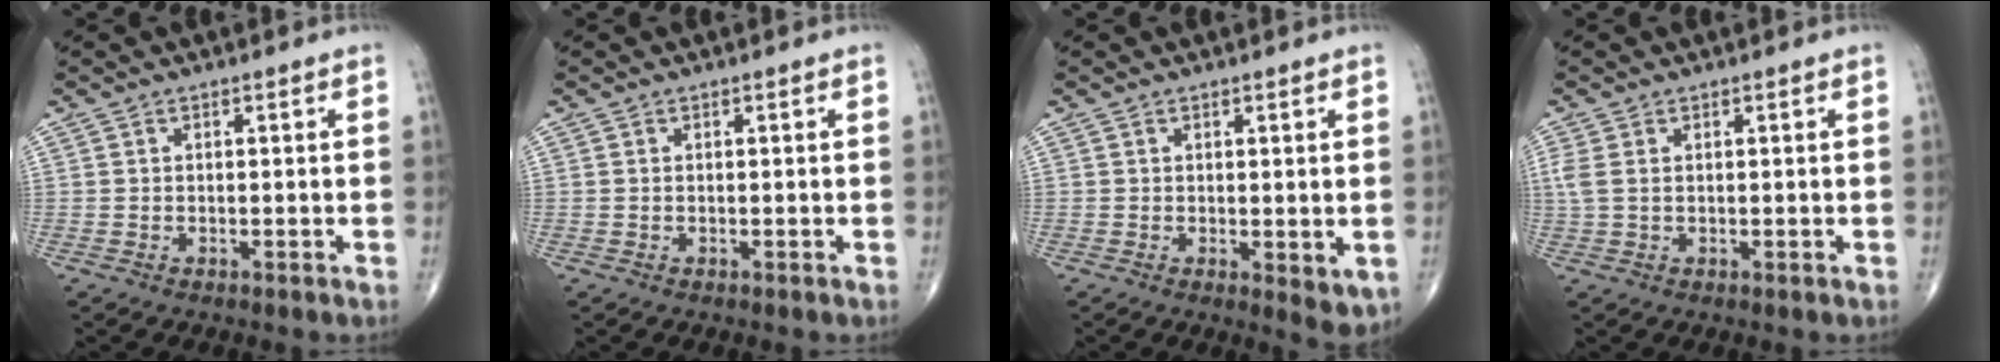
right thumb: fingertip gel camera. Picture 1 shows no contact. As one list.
[{"total": 0.0}, {"total": 4.2, "force": [-0.3, 1.8, 3.8], "torque": [-0.047, -0.014, 0.000]}, {"total": 2.8, "force": [0.7, 1.5, 2.2], "torque": [-0.074, 0.005, 0.019]}]